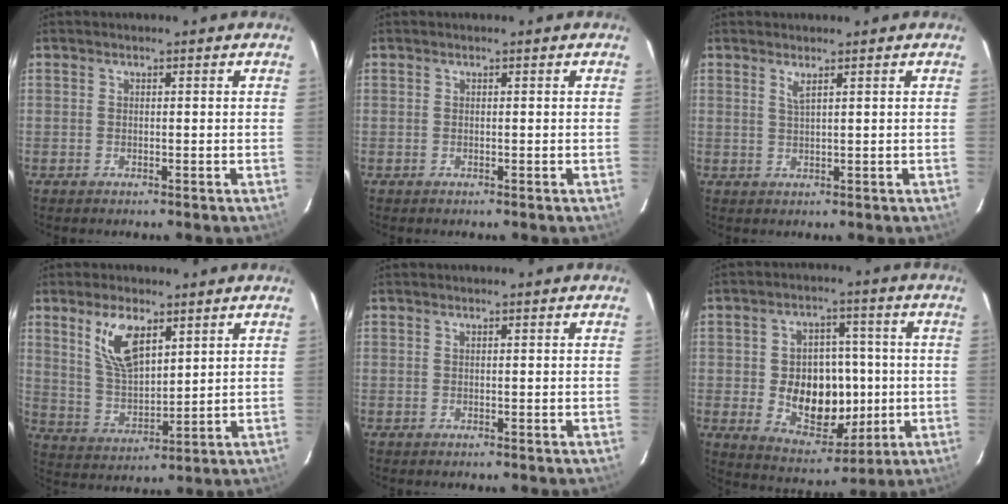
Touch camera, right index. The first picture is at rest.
{"total": 0.0}
{"total": 1.6, "force": [1.1, -0.1, 1.2], "torque": [-0.024, -0.002, 0.019]}
{"total": 9.9, "force": [5.2, 4.5, 7.1], "torque": [-0.136, 0.005, 0.112]}
{"total": 0.0}
{"total": 13.5, "force": [-1.5, 10.1, 8.8], "torque": [-0.171, 0.003, 0.000]}